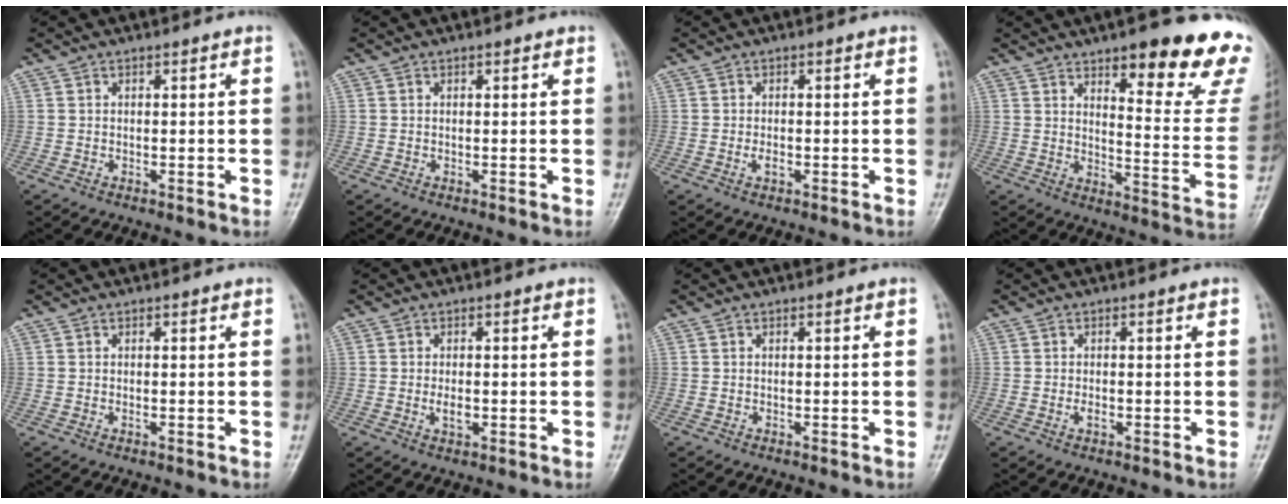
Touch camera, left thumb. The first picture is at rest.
{"total": 0.6, "force": [0.3, 0.4, 0.4], "torque": [-0.001, 0.000, 0.000]}
{"total": 1.8, "force": [-0.4, 1.1, 1.3], "torque": [-0.018, 0.000, -0.010]}
{"total": 20.4, "force": [12.7, 5.5, 15.0], "torque": [-0.151, -0.078, 0.166]}
{"total": 0.6, "force": [0.0, 0.3, 0.4], "torque": [-0.006, 0.000, 0.000]}
{"total": 2.7, "force": [-0.3, 1.6, 2.2], "torque": [-0.032, -0.002, -0.006]}
{"total": 0.0}
{"total": 1.5, "force": [-0.3, 0.9, 1.1], "torque": [-0.013, 0.000, -0.008]}